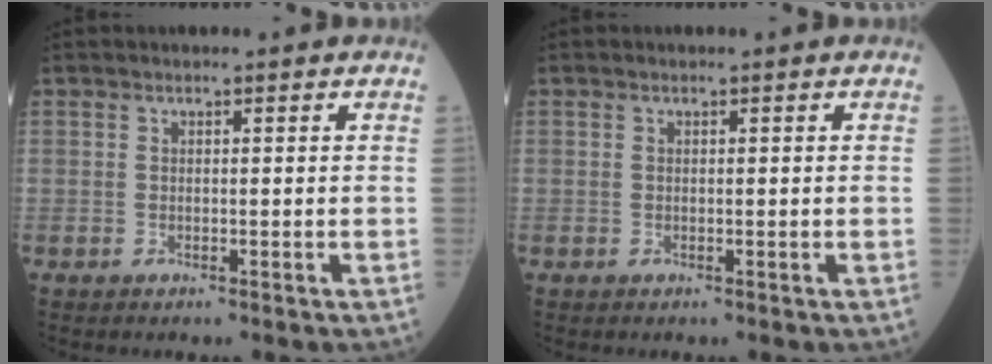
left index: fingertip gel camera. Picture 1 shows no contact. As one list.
[{"total": 0.0}]